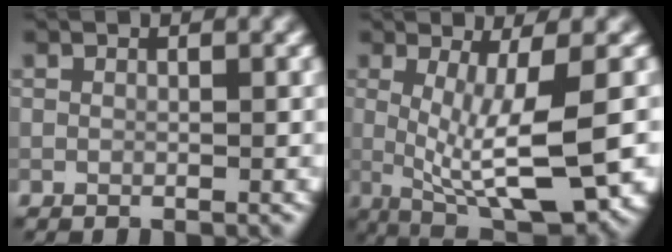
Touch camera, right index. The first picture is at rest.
{"total": 9.3, "force": [-0.9, 2.4, 8.9], "torque": [-0.154, -0.015, -0.010]}